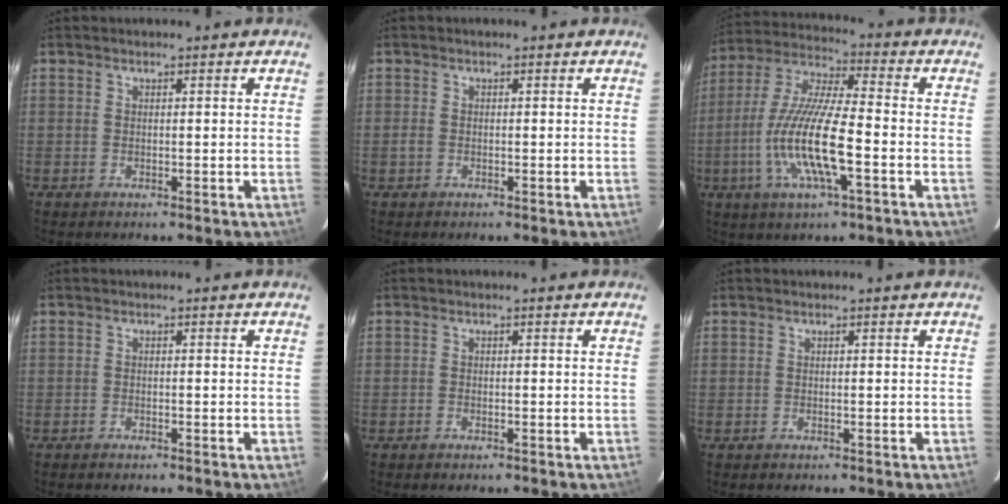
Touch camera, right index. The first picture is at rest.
{"total": 1.1, "force": [-0.6, 0.9, 0.3], "torque": [-0.007, 0.000, -0.011]}
{"total": 15.5, "force": [-4.5, 2.8, 14.5], "torque": [-0.296, -0.009, -0.088]}
{"total": 0.9, "force": [-0.8, 0.2, 0.3], "torque": [-0.009, 0.000, -0.017]}
{"total": 0.7, "force": [-0.6, 0.3, 0.2], "torque": [-0.004, 0.000, -0.013]}
{"total": 0.0}